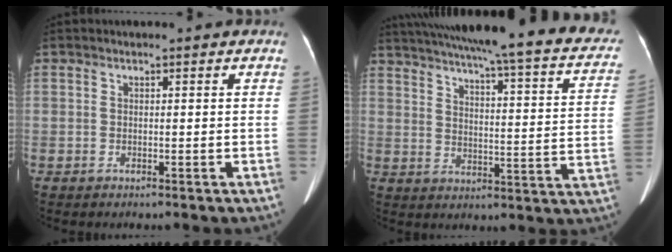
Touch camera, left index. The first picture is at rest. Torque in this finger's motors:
{"motor_torque": [0.82, -1.32, 0.08, 0.14]}